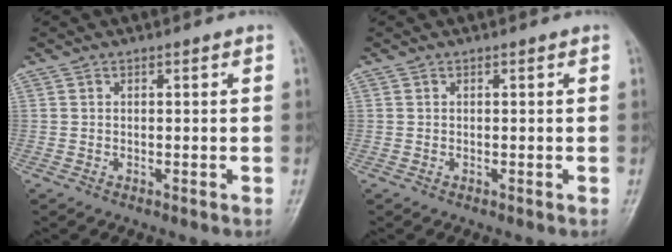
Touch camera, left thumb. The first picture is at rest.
{"total": 0.0}